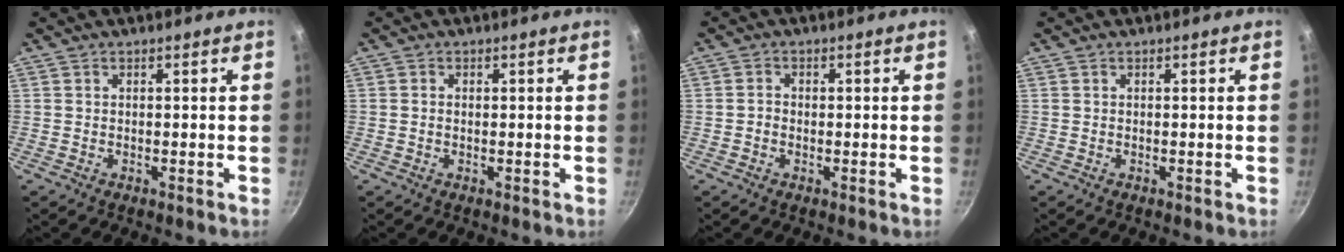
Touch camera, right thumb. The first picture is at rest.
{"total": 0.7, "force": [-0.1, 0.5, 0.5], "torque": [-0.009, 0.003, -0.002]}
{"total": 1.4, "force": [-0.4, 1.2, 0.7], "torque": [-0.013, 0.008, -0.009]}
{"total": 0.0}